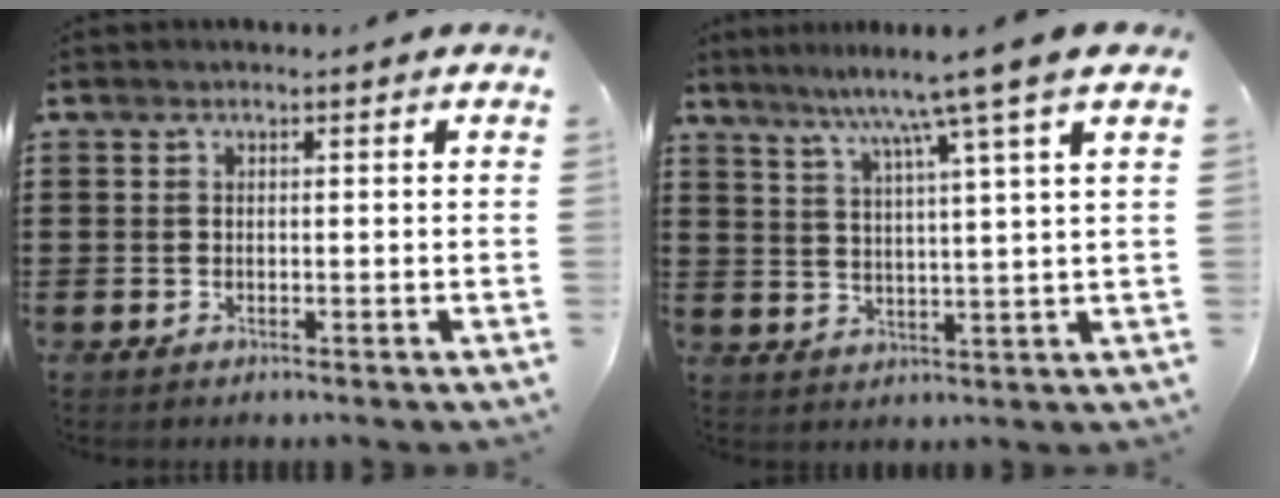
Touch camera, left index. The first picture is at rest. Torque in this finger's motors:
{"motor_torque": [2.14, 0.00, 0.41, 0.21]}